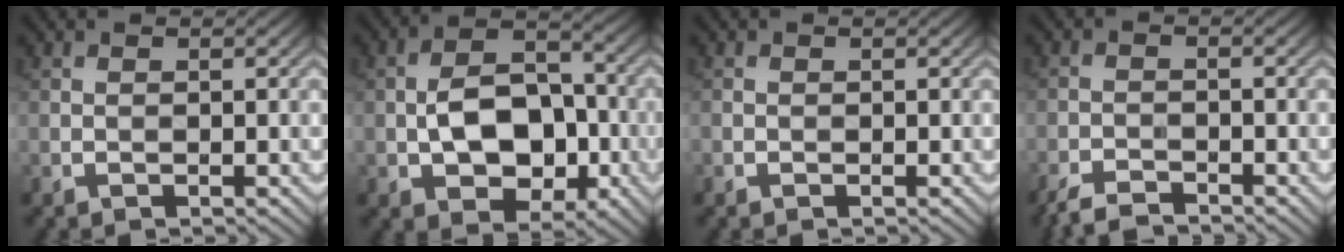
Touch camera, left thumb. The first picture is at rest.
{"total": 9.5, "force": [-1.8, 6.1, 7.0], "torque": [-0.121, 0.006, -0.035]}
{"total": 0.5, "force": [-0.2, 0.5, 0.0], "torque": [0.000, -0.005, -0.006]}
{"total": 4.0, "force": [-3.5, 0.9, 1.7], "torque": [-0.036, -0.007, -0.073]}